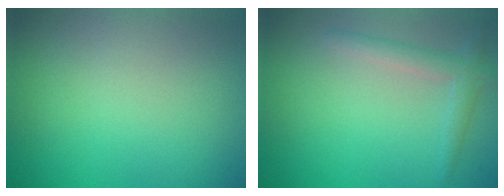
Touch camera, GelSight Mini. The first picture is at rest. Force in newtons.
{"total": 2.2, "press": 2.2, "slide": 0.1}